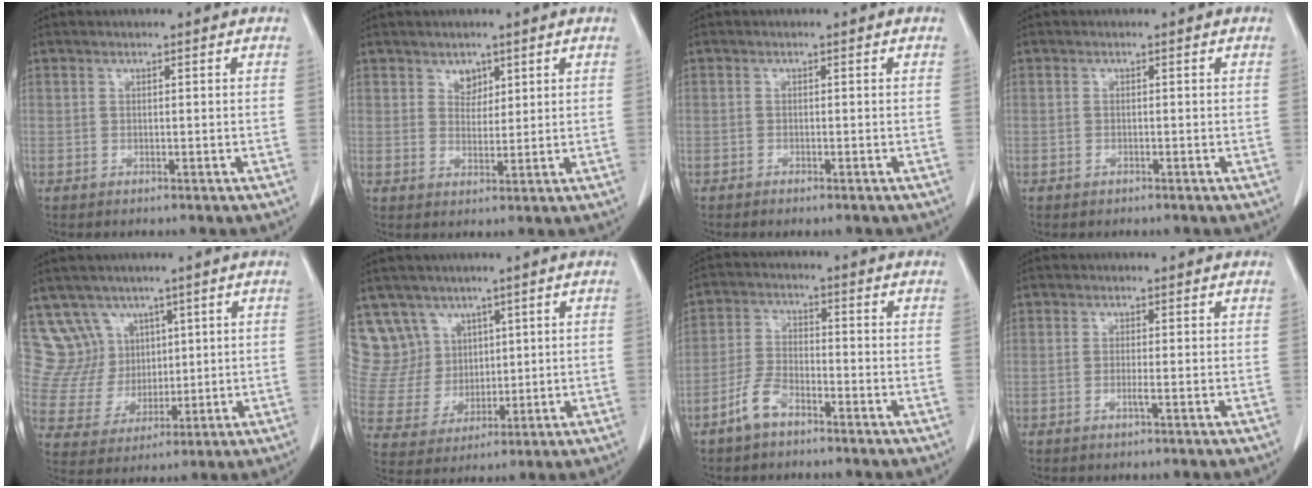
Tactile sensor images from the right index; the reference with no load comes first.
{"total": 2.6, "force": [1.7, 1.8, 0.9], "torque": [-0.012, -0.001, 0.030]}
{"total": 1.2, "force": [-1.0, 0.3, 0.7], "torque": [-0.010, -0.002, -0.011]}
{"total": 0.6, "force": [-0.4, 0.3, 0.3], "torque": [-0.007, 0.000, -0.005]}
{"total": 8.6, "force": [5.3, 6.8, 0.0], "torque": [-0.006, 0.032, 0.117]}
{"total": 9.7, "force": [6.1, 7.5, 0.3], "torque": [-0.017, 0.035, 0.136]}
{"total": 5.4, "force": [-3.8, 2.1, 3.2], "torque": [-0.077, 0.003, -0.075]}
{"total": 1.0, "force": [-0.4, -0.2, 0.9], "torque": [-0.017, 0.000, -0.006]}